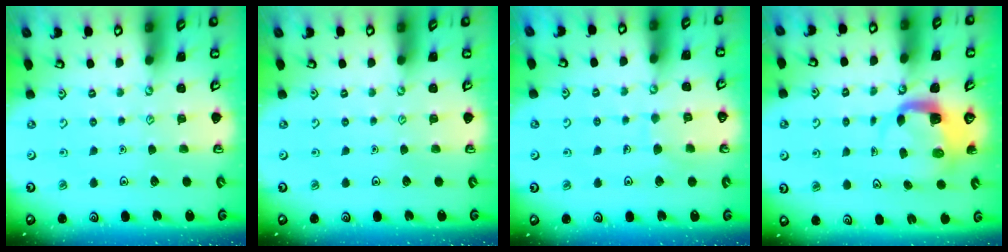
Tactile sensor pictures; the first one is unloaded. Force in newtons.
{"total": 0.0}
{"total": 6.4, "press": 6.4, "slide": 0.2}
{"total": 3.9, "press": 3.8, "slide": 0.5}